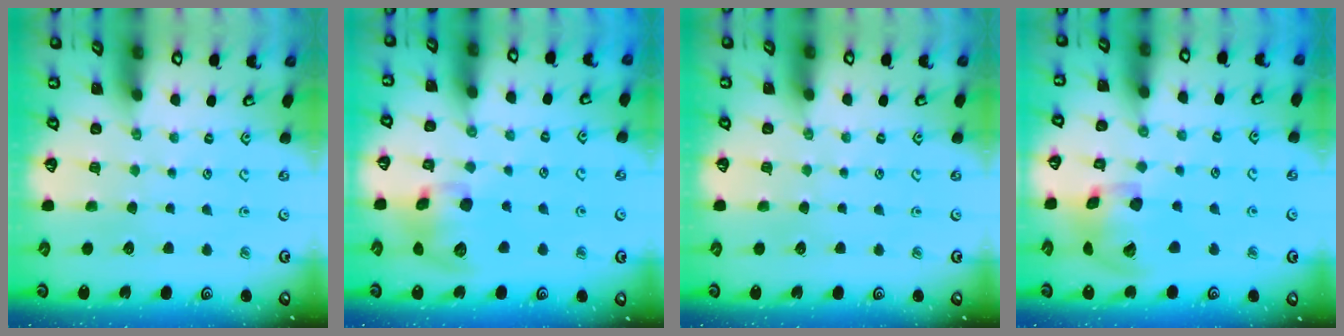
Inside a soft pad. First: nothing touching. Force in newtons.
{"total": 12.5, "press": 12.4, "slide": 1.7}
{"total": 0.0}
{"total": 16.0, "press": 15.9, "slide": 2.5}